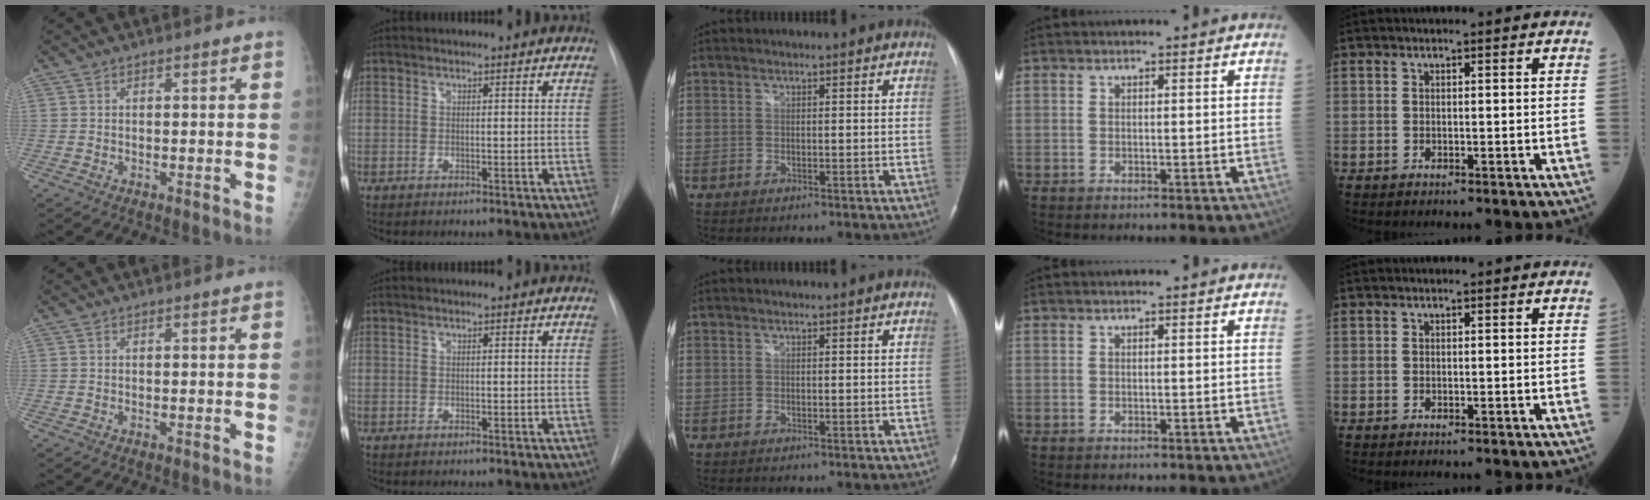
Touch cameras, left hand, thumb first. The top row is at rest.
{}